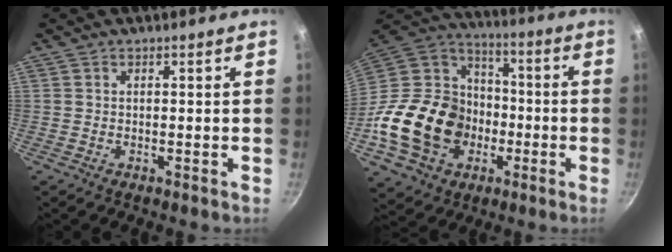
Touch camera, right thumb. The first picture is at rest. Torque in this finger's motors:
{"motor_torque": [2.46, 2.54, 1.44, -1.33, 0.16]}